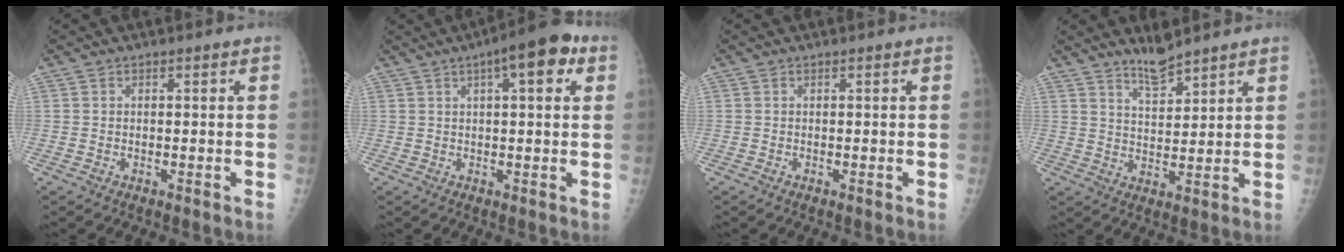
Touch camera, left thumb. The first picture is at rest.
{"total": 9.4, "force": [3.9, 3.0, 8.0], "torque": [-0.099, 0.010, 0.046]}
{"total": 0.0}
{"total": 5.2, "force": [4.7, 0.8, 2.2], "torque": [-0.032, -0.040, 0.088]}